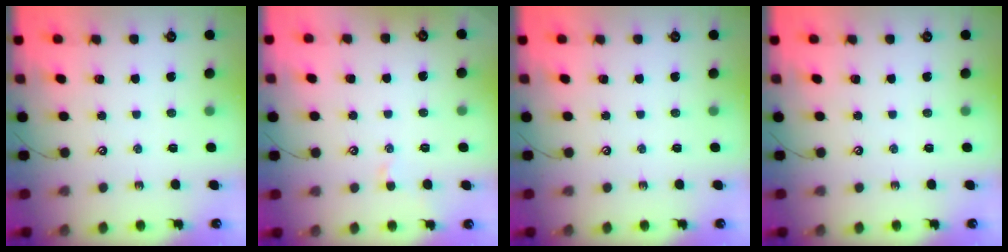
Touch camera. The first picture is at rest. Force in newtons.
{"total": 0.0}
{"total": 0.0}
{"total": 0.0}